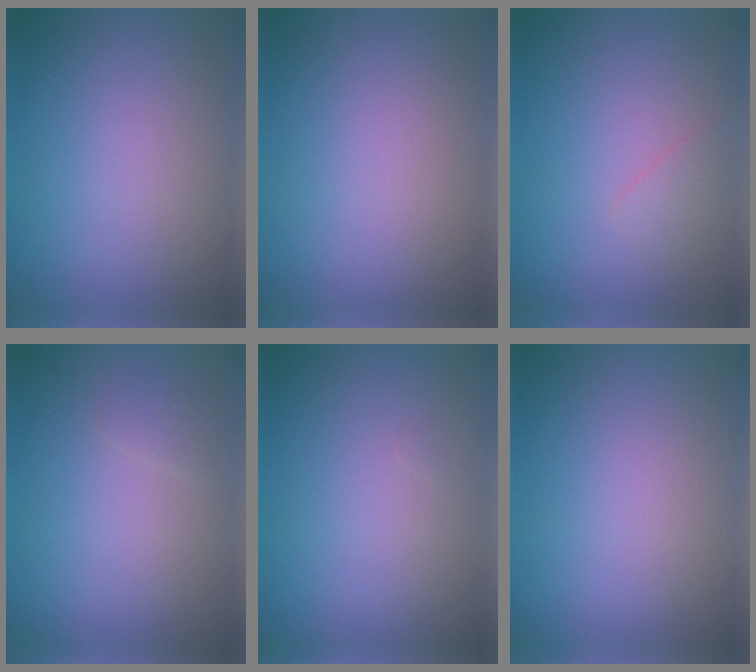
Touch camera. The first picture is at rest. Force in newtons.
{"total": 0.0}
{"total": 0.9, "press": 0.9, "slide": 0.0}
{"total": 0.7, "press": 0.7, "slide": 0.1}
{"total": 0.0}
{"total": 0.0}